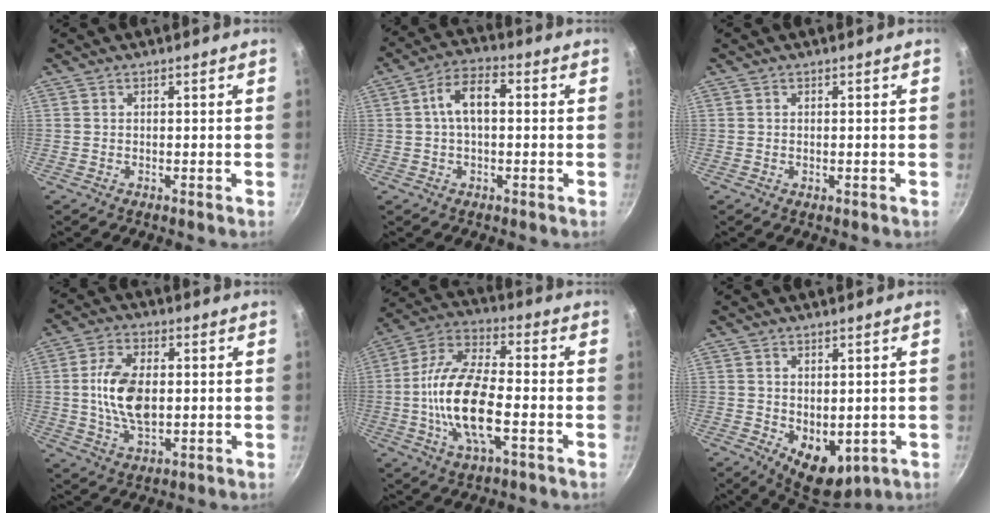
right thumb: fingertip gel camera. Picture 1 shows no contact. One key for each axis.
{"total": 7.7, "fx": 0.8, "fy": 4.1, "fz": 6.5, "tx": -0.118, "ty": 0.025, "tz": 0.008}
{"total": 0.6, "fx": -0.1, "fy": 0.3, "fz": 0.5, "tx": -0.010, "ty": -0.002, "tz": 0.001}
{"total": 11.6, "fx": 0.4, "fy": 6.4, "fz": 9.7, "tx": -0.182, "ty": 0.000, "tz": 0.013}
{"total": 16.9, "fx": -3.3, "fy": 7.2, "fz": 14.9, "tx": -0.296, "ty": 0.025, "tz": -0.064}
{"total": 9.8, "fx": -2.4, "fy": 5.7, "fz": 7.6, "tx": -0.089, "ty": -0.009, "tz": -0.013}